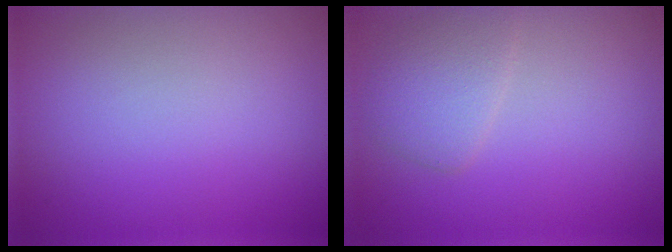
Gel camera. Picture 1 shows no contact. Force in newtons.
{"total": 2.6, "press": 2.6, "slide": 0.3}